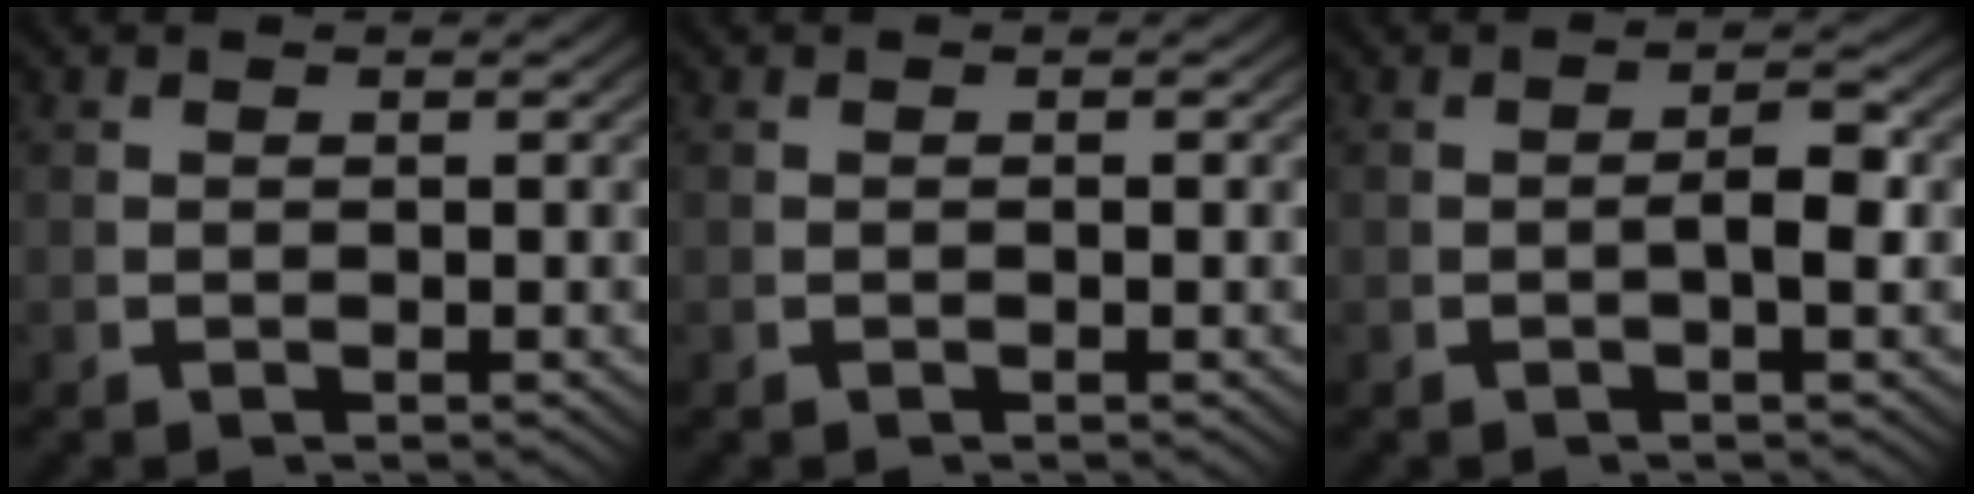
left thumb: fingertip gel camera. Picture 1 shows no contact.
{"total": 0.0}
{"total": 2.7, "force": [-0.2, 0.8, 2.6], "torque": [-0.047, 0.002, -0.004]}